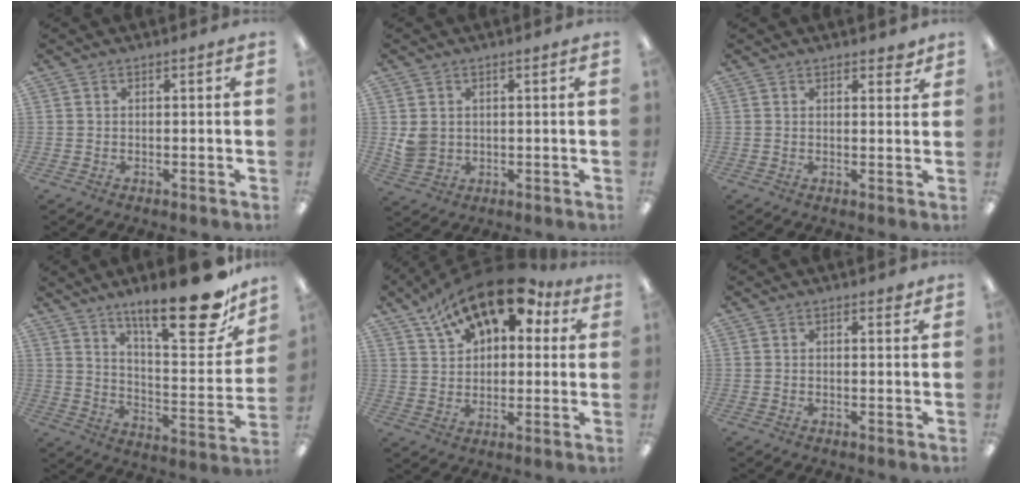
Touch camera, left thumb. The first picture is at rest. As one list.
[{"total": 4.1, "force": [1.0, 3.7, 1.4], "torque": [-0.015, 0.000, 0.021]}, {"total": 2.2, "force": [1.8, 1.0, 0.7], "torque": [-0.001, -0.004, 0.029]}, {"total": 22.5, "force": [15.9, 7.0, 14.2], "torque": [-0.192, -0.118, 0.257]}, {"total": 16.1, "force": [10.7, 8.0, 9.0], "torque": [-0.160, -0.055, 0.190]}, {"total": 1.0, "force": [0.7, 0.5, 0.6], "torque": [0.003, -0.004, 0.009]}]